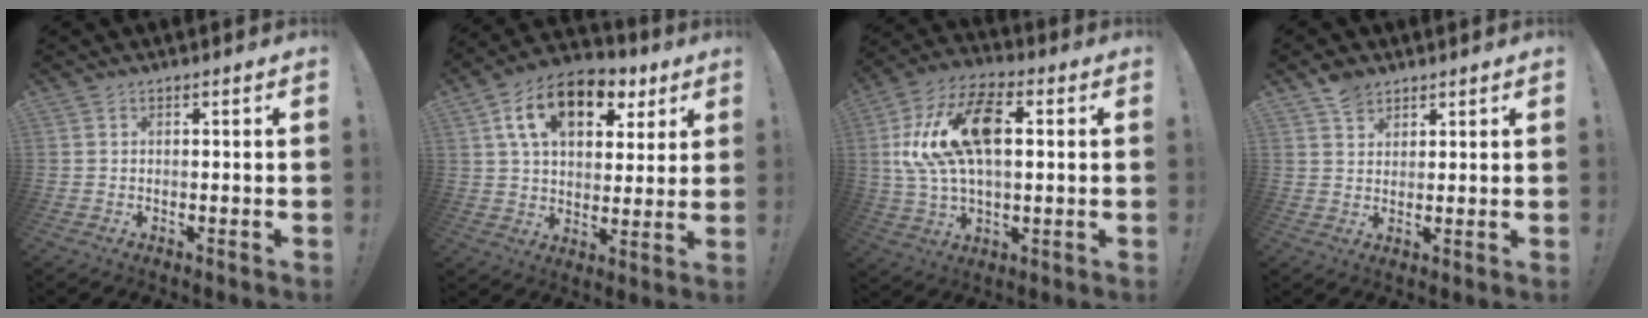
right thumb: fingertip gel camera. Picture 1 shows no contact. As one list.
[{"total": 16.2, "force": [7.7, 9.9, 10.3], "torque": [-0.164, -0.026, 0.137]}, {"total": 19.7, "force": [4.1, 11.1, 15.7], "torque": [-0.280, 0.000, 0.069]}, {"total": 5.4, "force": [4.4, 3.0, 1.0], "torque": [-0.011, -0.022, 0.082]}]